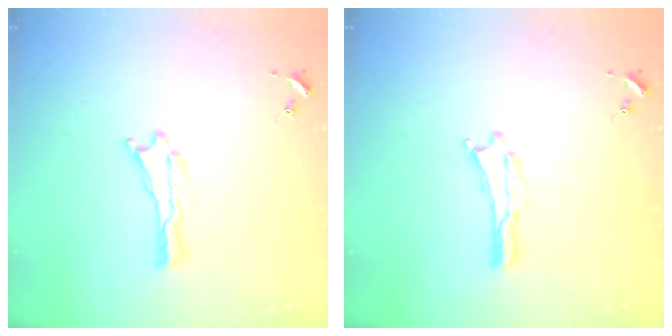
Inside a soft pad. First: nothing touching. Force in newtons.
{"total": 0.0}